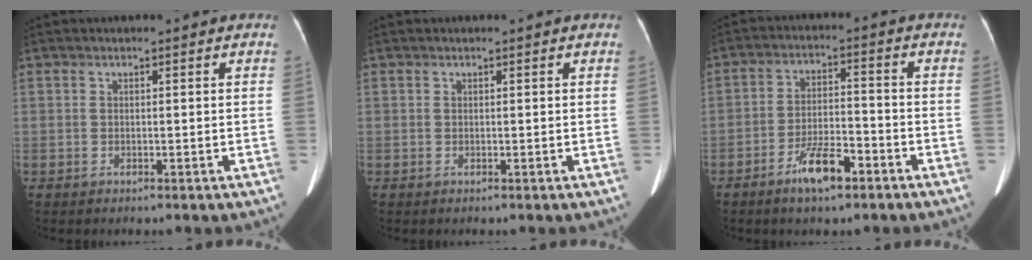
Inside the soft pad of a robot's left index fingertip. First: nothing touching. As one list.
[{"total": 0.0}, {"total": 6.9, "force": [-4.4, 1.7, 5.0], "torque": [-0.102, 0.000, -0.076]}]